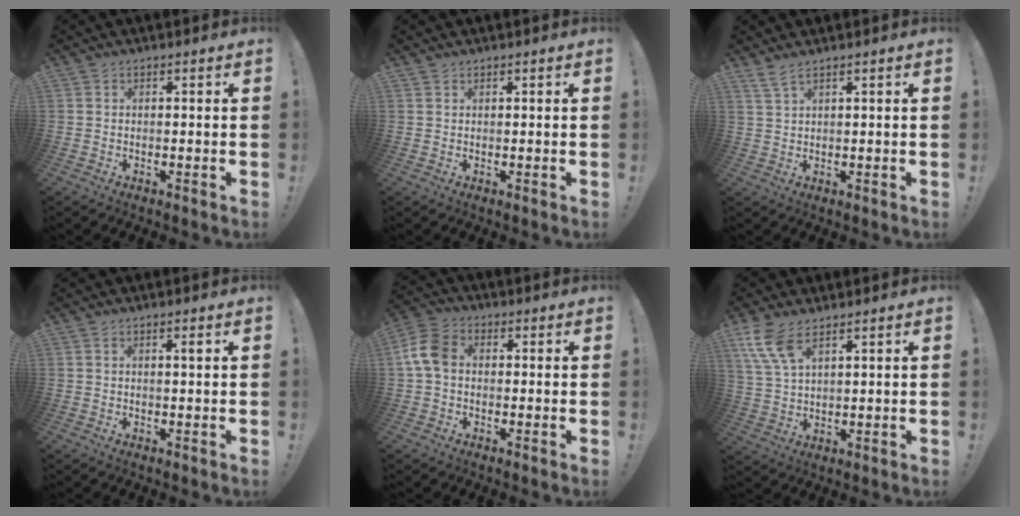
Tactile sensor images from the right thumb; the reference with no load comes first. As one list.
[{"total": 0.7, "force": [0.6, 0.3, 0.1], "torque": [-0.001, 0.000, 0.012]}, {"total": 2.8, "force": [2.1, 0.1, 1.8], "torque": [-0.047, -0.003, 0.041]}, {"total": 1.1, "force": [0.5, -0.2, 0.9], "torque": [-0.011, -0.003, 0.005]}, {"total": 9.1, "force": [0.6, 6.4, 6.5], "torque": [-0.146, 0.016, 0.019]}, {"total": 8.7, "force": [5.5, 3.2, 5.8], "torque": [-0.128, -0.020, 0.107]}]